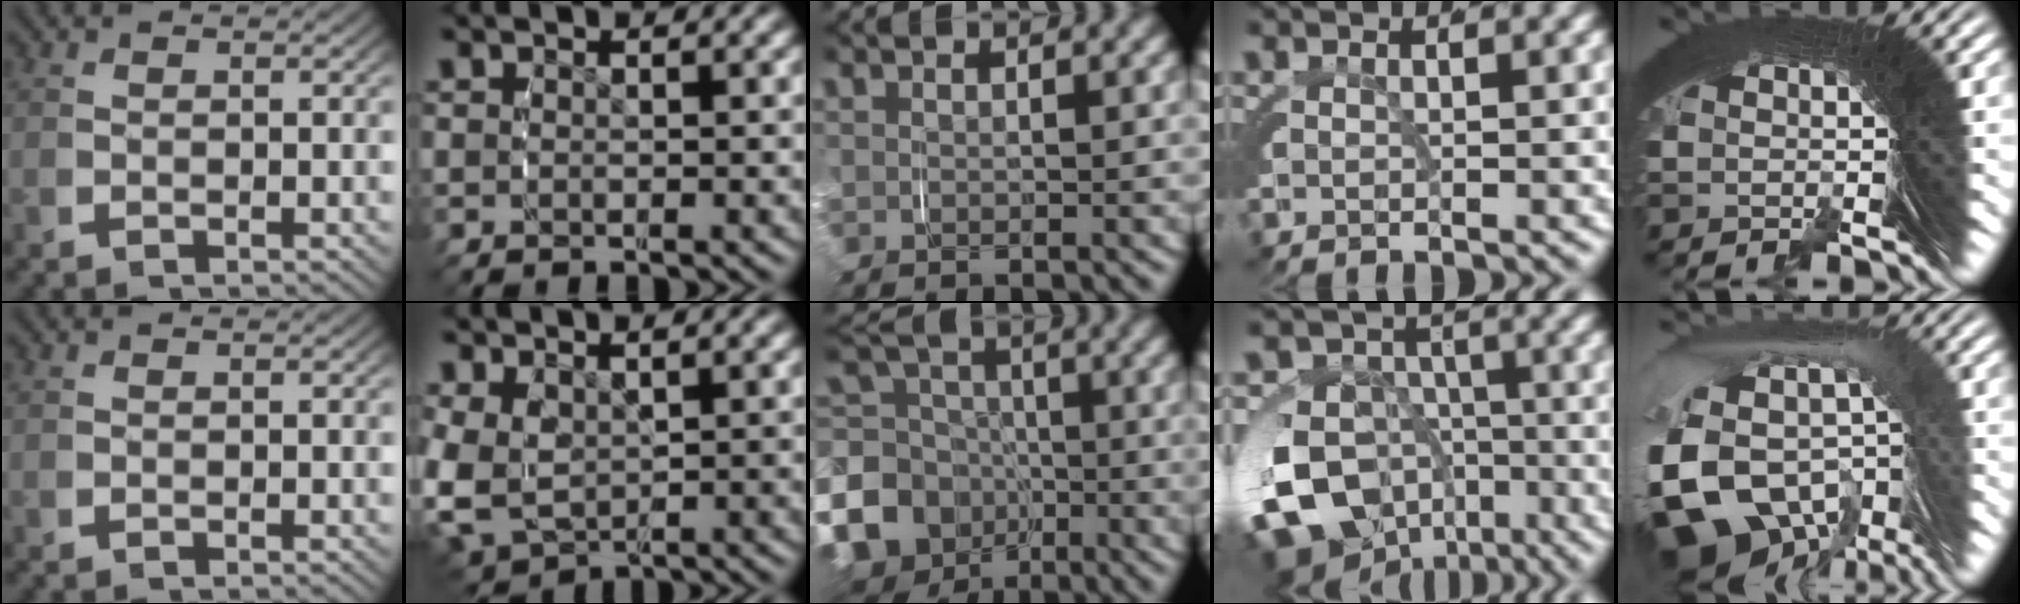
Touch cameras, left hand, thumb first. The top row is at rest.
{"index": {"total": 7.1, "force": [-0.5, 6.3, 3.3], "torque": [-0.120, -0.040, 0.004]}, "middle": {"total": 14.8, "force": [-5.8, 13.0, 4.0], "torque": [-0.110, -0.075, -0.102]}, "ring": {"total": 16.8, "force": [-6.0, 13.7, 7.5], "torque": [-0.165, -0.085, -0.079]}, "little": {"total": 13.1, "force": [-2.4, 10.2, 7.8], "torque": [-0.204, -0.051, -0.021]}}